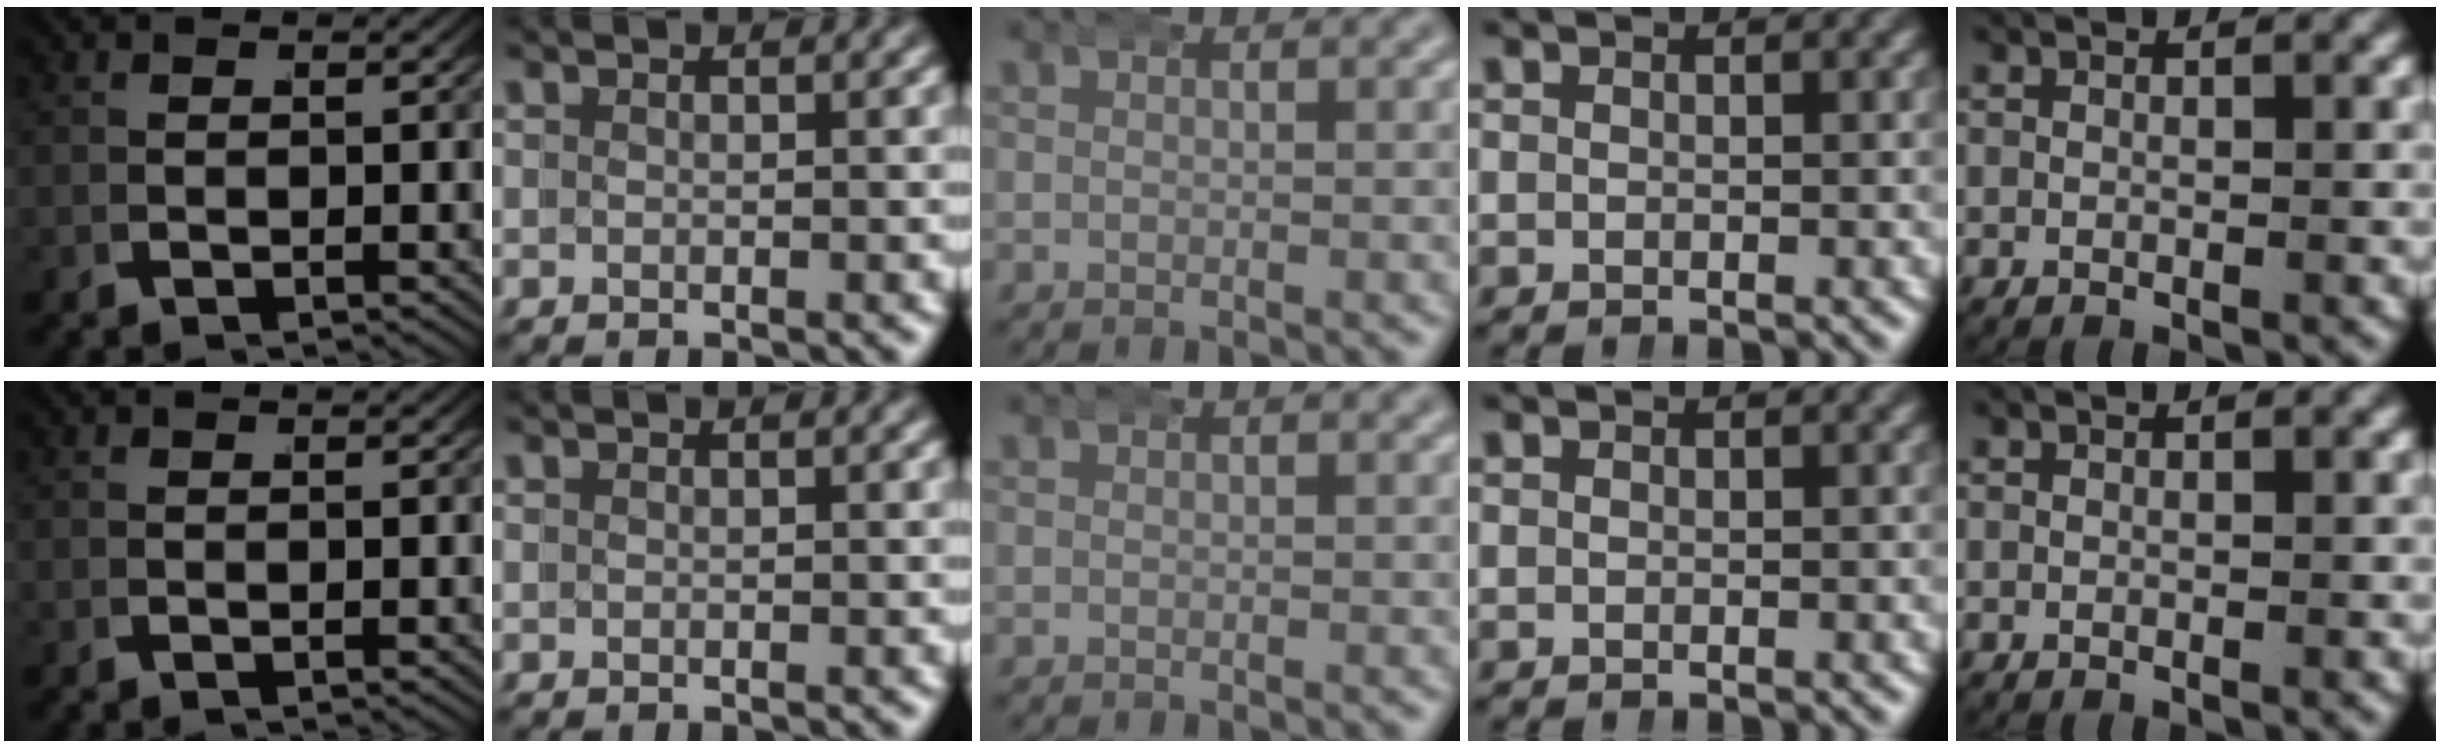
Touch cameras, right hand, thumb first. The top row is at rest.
{}